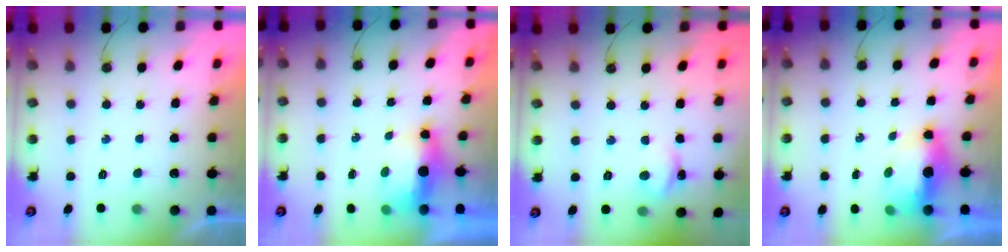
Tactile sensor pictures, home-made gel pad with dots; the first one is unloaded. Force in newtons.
{"total": 6.1, "press": 6.1, "slide": 0.2}
{"total": 3.1, "press": 3.1, "slide": 0.3}
{"total": 7.8, "press": 7.6, "slide": 1.3}